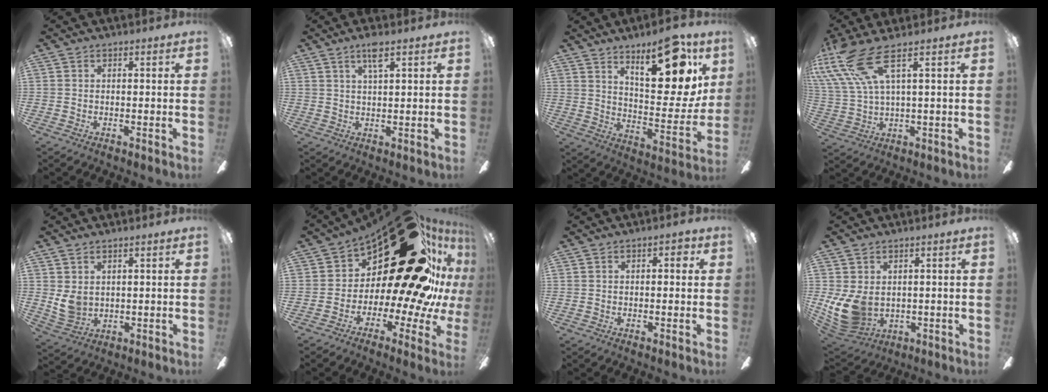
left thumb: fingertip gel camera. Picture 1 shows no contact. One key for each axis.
{"total": 4.3, "fx": 2.7, "fy": 0.5, "fz": 3.3, "tx": -0.066, "ty": 0.001, "tz": 0.044}
{"total": 20.0, "fx": 11.7, "fy": 8.1, "fz": 14.1, "tx": -0.184, "ty": -0.070, "tz": 0.187}
{"total": 13.9, "fx": 7.6, "fy": 4.2, "fz": 10.8, "tx": -0.251, "ty": -0.031, "tz": 0.135}
{"total": 5.2, "fx": 2.2, "fy": 3.6, "fz": 3.2, "tx": -0.070, "ty": -0.009, "tz": 0.041}
{"total": 31.0, "fx": 14.4, "fy": 13.9, "fz": 23.6, "tx": -0.302, "ty": -0.128, "tz": 0.279}
{"total": 2.4, "fx": 0.7, "fy": 1.0, "fz": 2.1, "tx": -0.028, "ty": 0.002, "tz": 0.006}
{"total": 10.4, "fx": 0.0, "fy": 7.4, "fz": 7.3, "tx": -0.169, "ty": -0.009, "tz": 0.005}